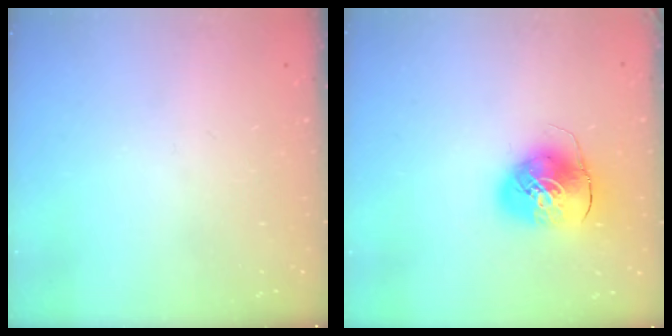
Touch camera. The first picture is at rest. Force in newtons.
{"total": 10.4, "press": 10.2, "slide": 1.8}